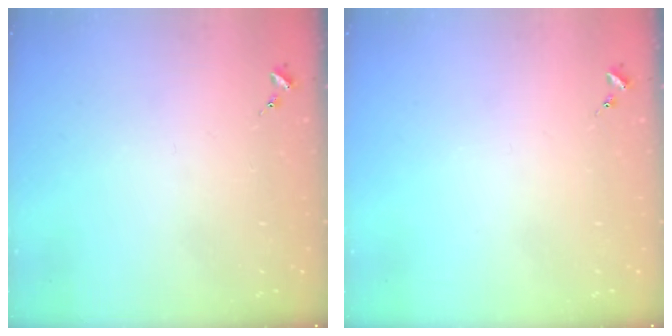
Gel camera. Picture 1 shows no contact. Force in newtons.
{"total": 0.0}